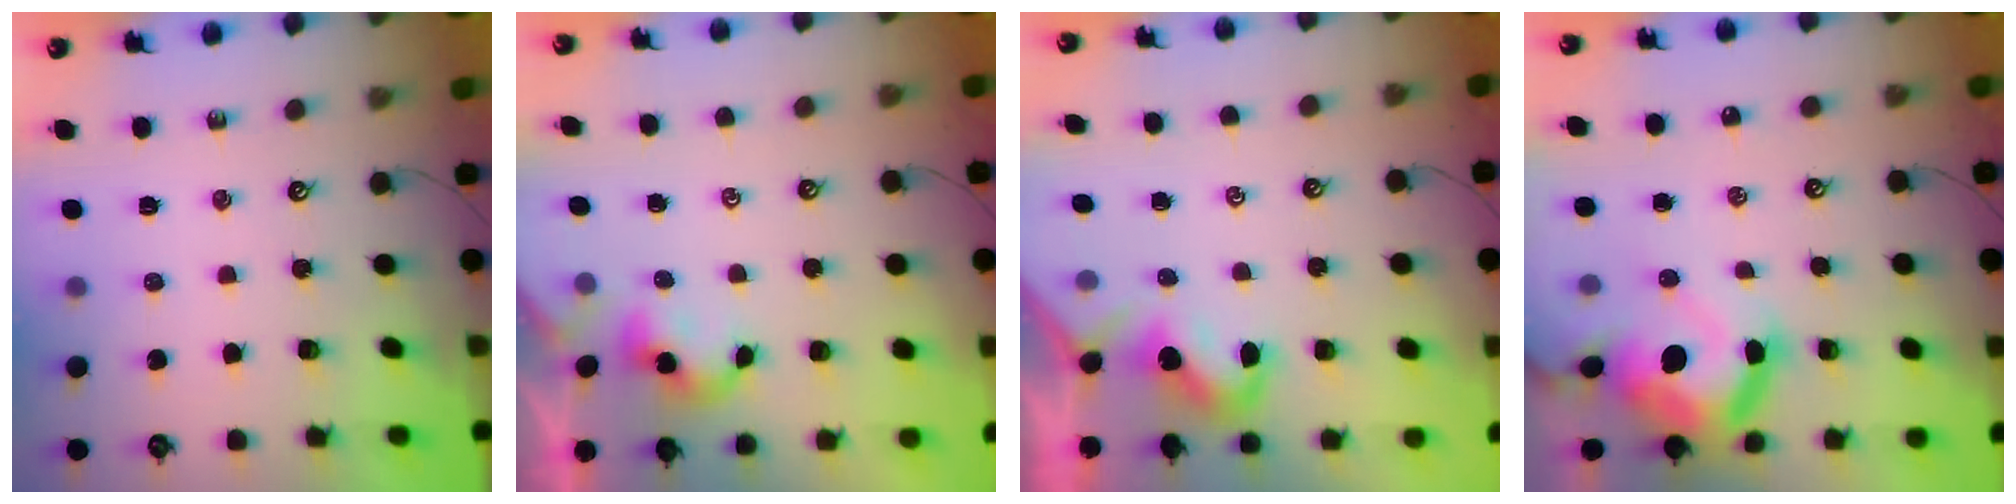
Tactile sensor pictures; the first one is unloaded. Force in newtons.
{"total": 0.6, "press": 0.5, "slide": 0.2}
{"total": 2.1, "press": 2.0, "slide": 0.6}
{"total": 16.5, "press": 16.4, "slide": 1.9}